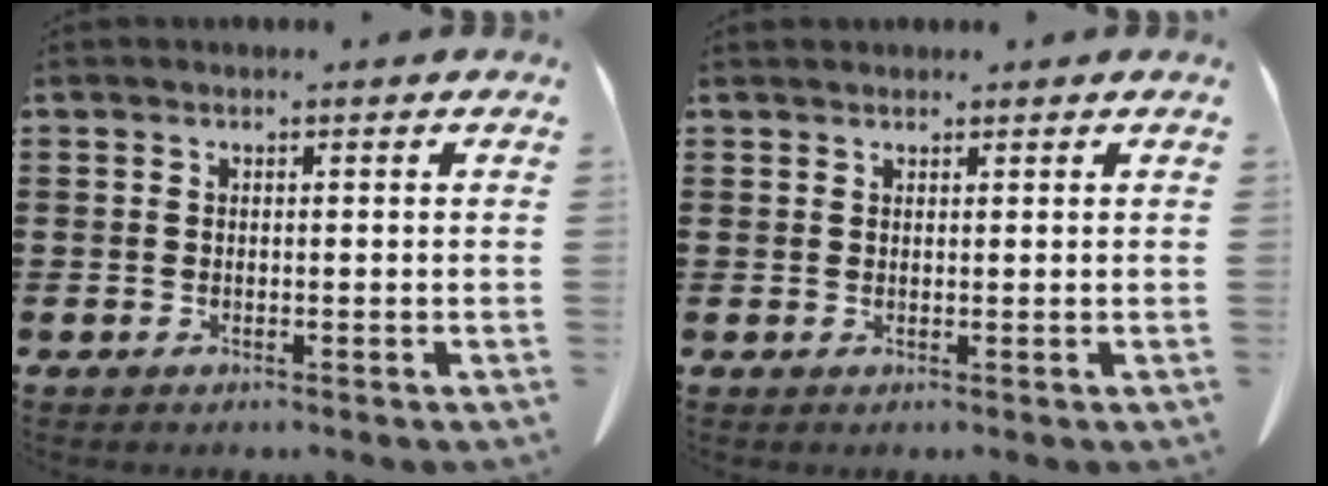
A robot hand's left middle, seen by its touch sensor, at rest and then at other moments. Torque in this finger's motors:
{"motor_torque": [0.14, 0.05, -0.09, -0.01]}